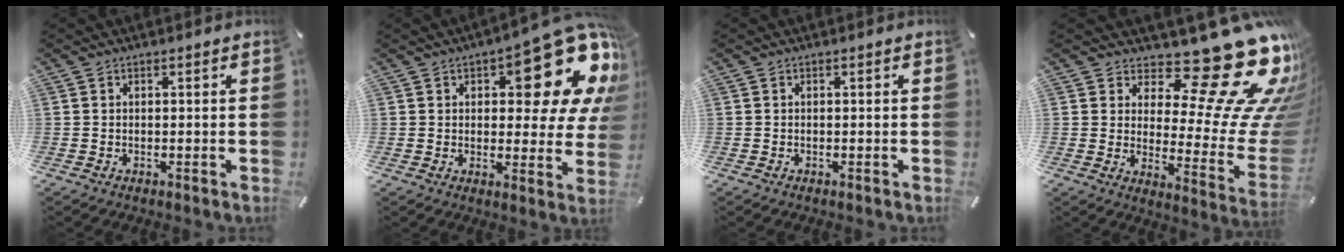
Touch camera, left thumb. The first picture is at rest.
{"total": 19.0, "force": [9.5, 7.8, 14.5], "torque": [-0.175, -0.070, 0.151]}
{"total": 0.0}
{"total": 25.2, "force": [15.5, 9.4, 17.6], "torque": [-0.209, -0.129, 0.250]}